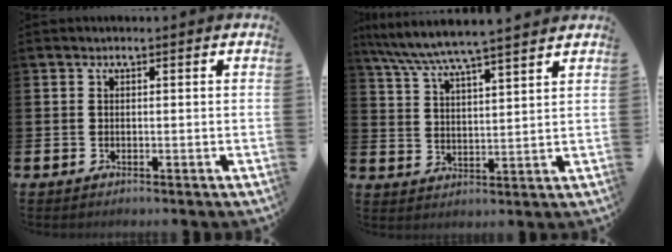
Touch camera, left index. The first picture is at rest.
{"total": 7.0, "force": [6.7, -0.1, 2.2], "torque": [-0.072, -0.036, 0.118]}